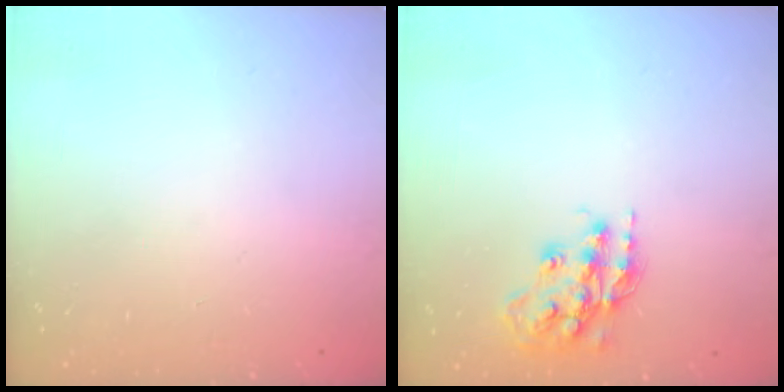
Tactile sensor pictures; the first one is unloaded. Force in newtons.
{"total": 16.0, "press": 16.0, "slide": 1.2}